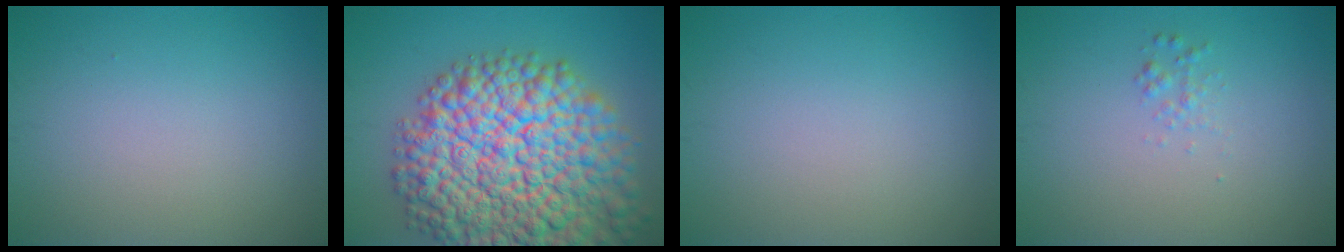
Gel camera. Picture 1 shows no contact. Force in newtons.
{"total": 17.1, "press": 17.1, "slide": 0.8}
{"total": 0.0}
{"total": 0.9, "press": 0.9, "slide": 0.1}